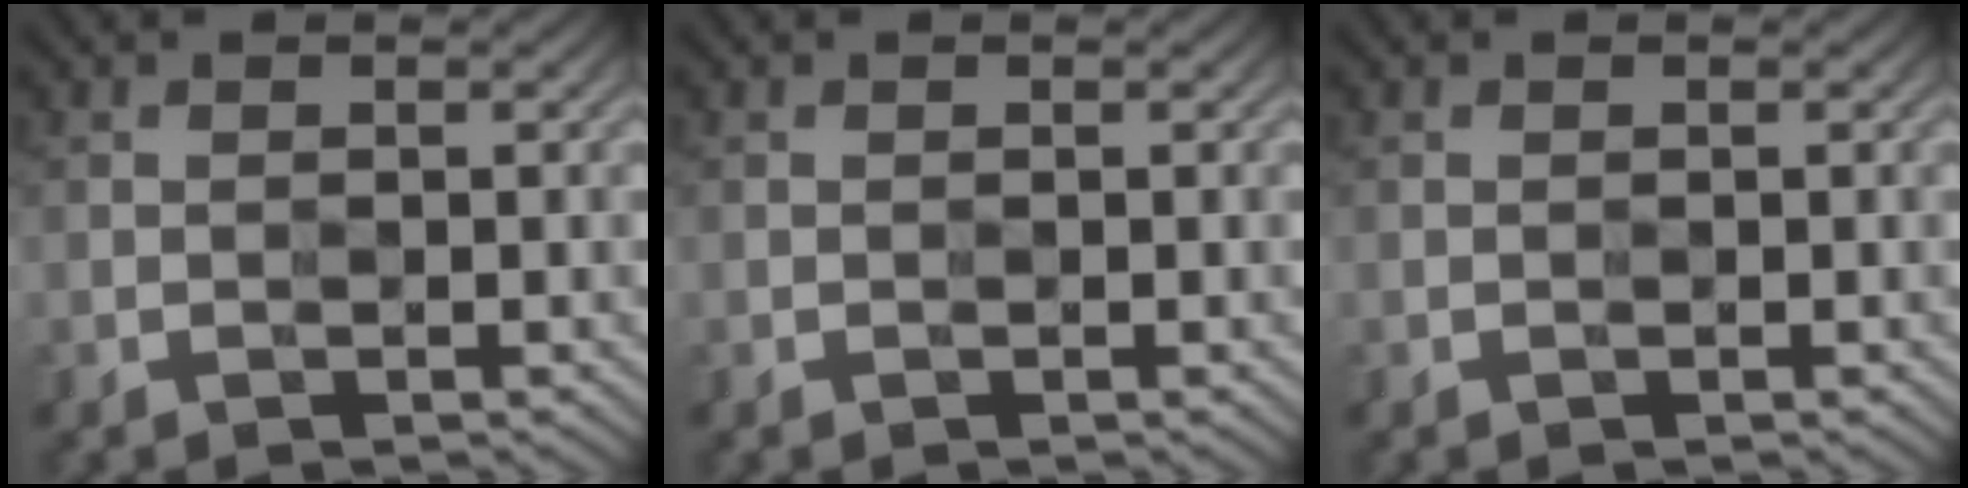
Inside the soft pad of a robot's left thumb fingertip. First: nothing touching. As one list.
[{"total": 0.0}, {"total": 0.0}]